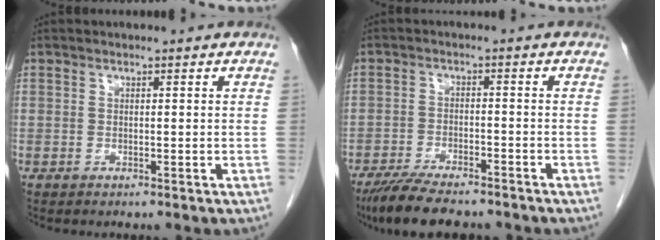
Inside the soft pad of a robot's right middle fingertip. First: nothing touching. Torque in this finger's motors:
{"motor_torque": [1.08, -1.06, 0.07, 0.06]}